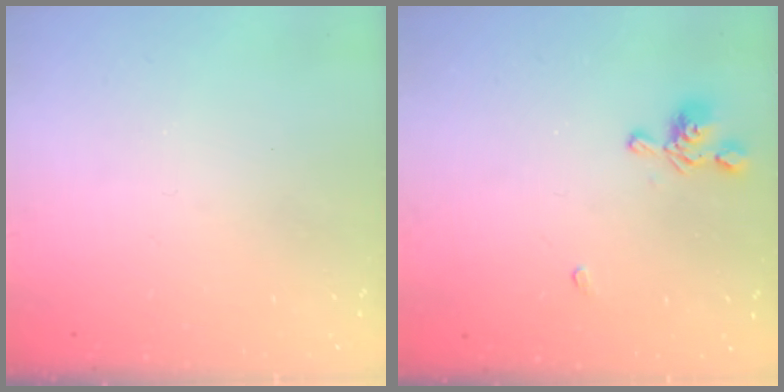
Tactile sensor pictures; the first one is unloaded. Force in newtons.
{"total": 5.6, "press": 5.6, "slide": 0.2}